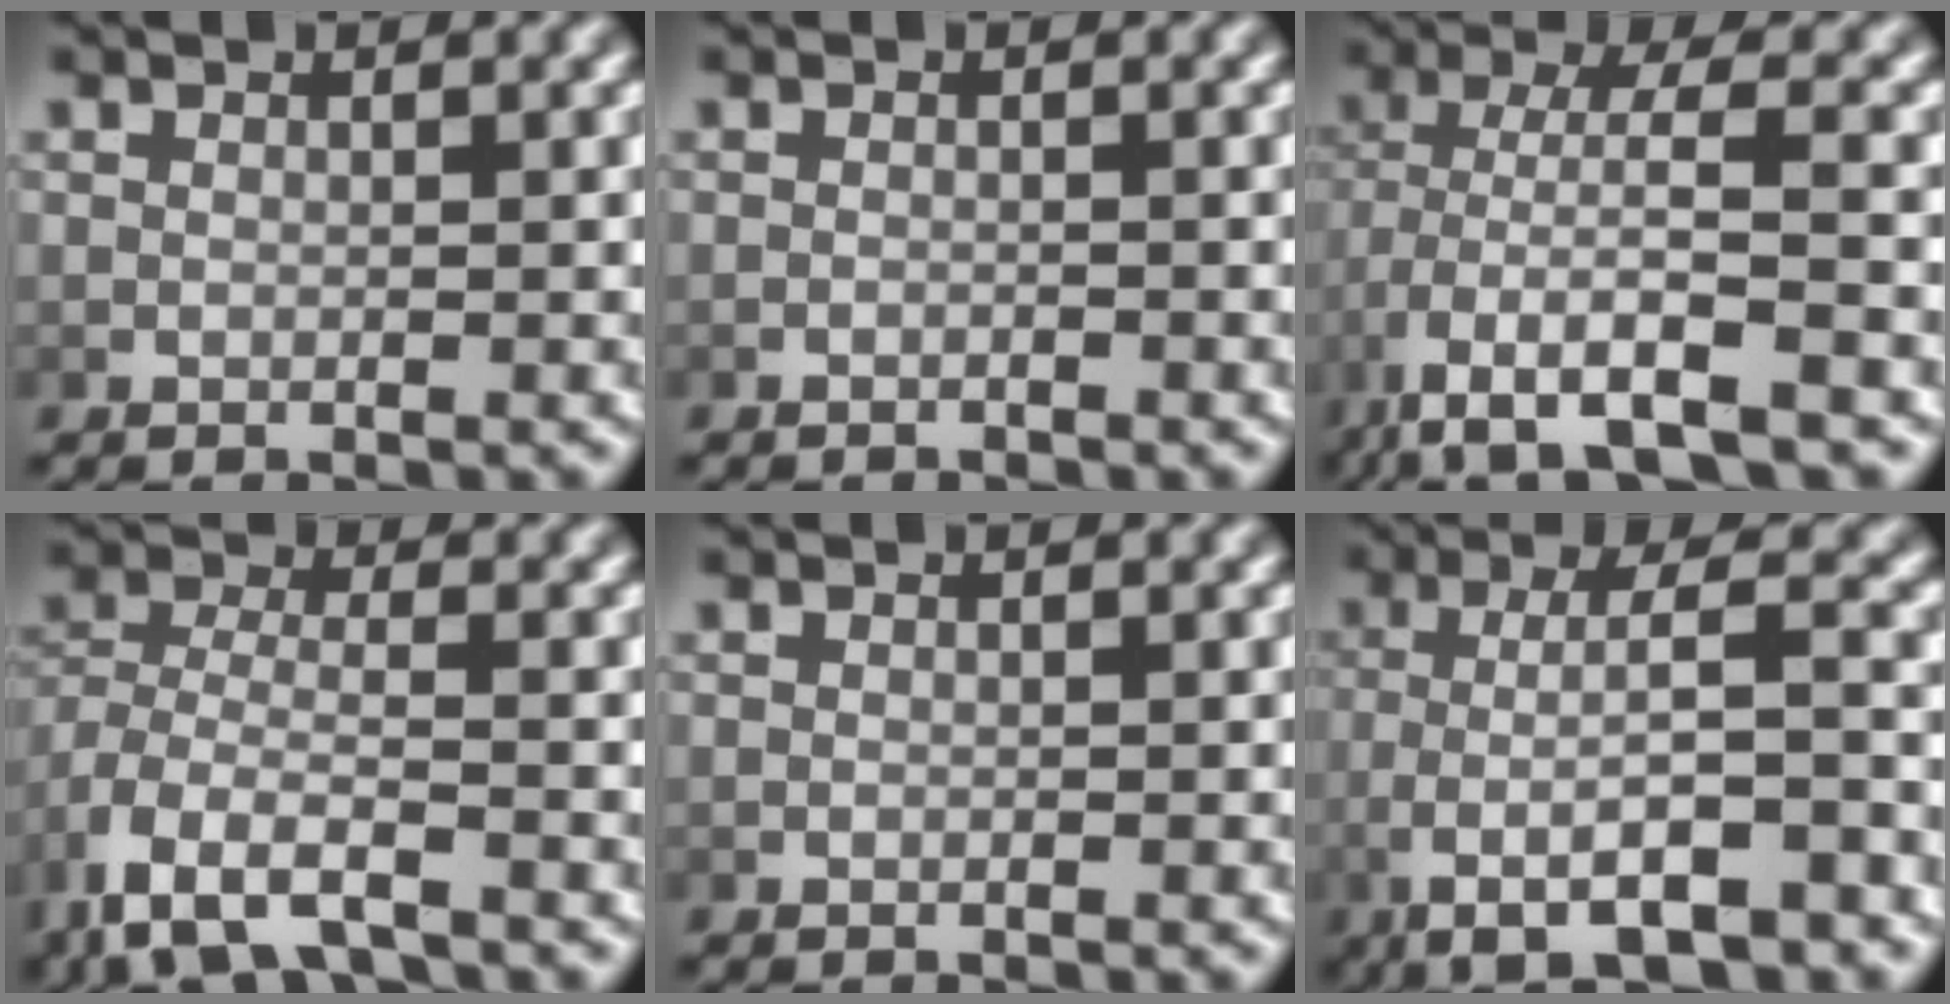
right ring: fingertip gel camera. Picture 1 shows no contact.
{"total": 0.9, "force": [-0.9, 0.0, 0.0], "torque": [-0.006, -0.002, -0.013]}
{"total": 7.0, "force": [-3.6, 2.7, 5.4], "torque": [-0.114, -0.030, -0.035]}
{"total": 4.6, "force": [-2.2, 2.6, 3.2], "torque": [-0.097, -0.039, -0.018]}
{"total": 0.0}
{"total": 6.9, "force": [-2.0, 2.6, 6.1], "torque": [-0.131, -0.013, -0.020]}